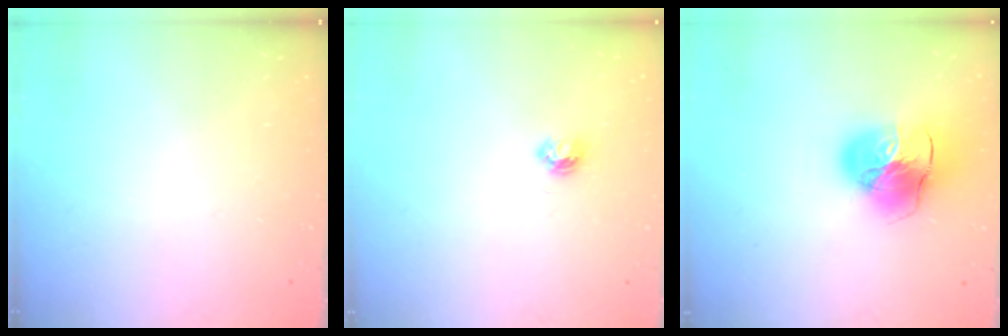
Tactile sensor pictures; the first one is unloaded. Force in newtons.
{"total": 3.9, "press": 3.8, "slide": 0.5}
{"total": 19.2, "press": 19.0, "slide": 2.1}